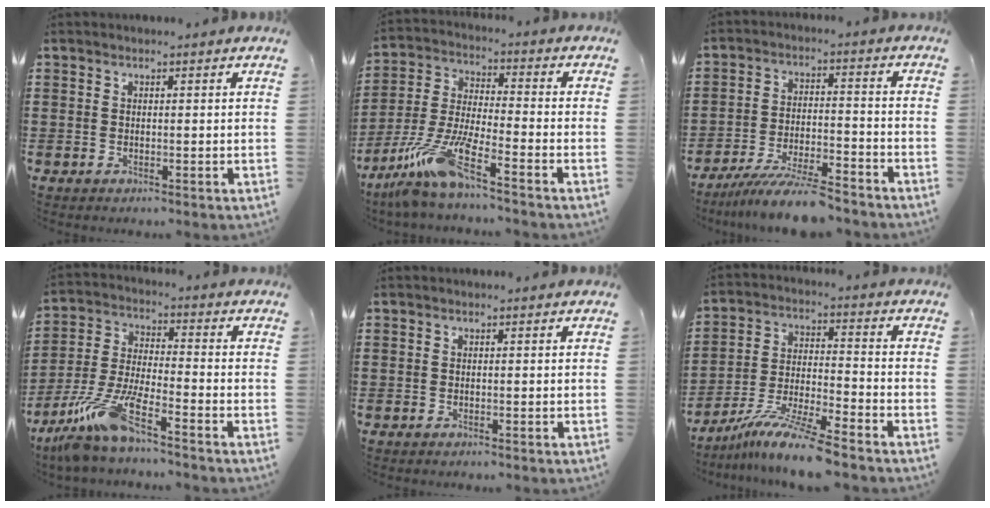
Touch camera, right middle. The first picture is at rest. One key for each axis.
{"total": 9.9, "fx": -7.3, "fy": 0.3, "fz": 6.7, "tx": -0.159, "ty": -0.018, "tz": -0.152}
{"total": 8.8, "fx": -7.9, "fy": 0.5, "fz": 3.7, "tx": -0.072, "ty": 0.005, "tz": -0.150}
{"total": 10.1, "fx": -7.6, "fy": 0.8, "fz": 6.6, "tx": -0.154, "ty": -0.011, "tz": -0.154}
{"total": 0.0}
{"total": 9.7, "fx": -8.3, "fy": -0.2, "fz": 4.9, "tx": -0.093, "ty": 0.001, "tz": -0.162}